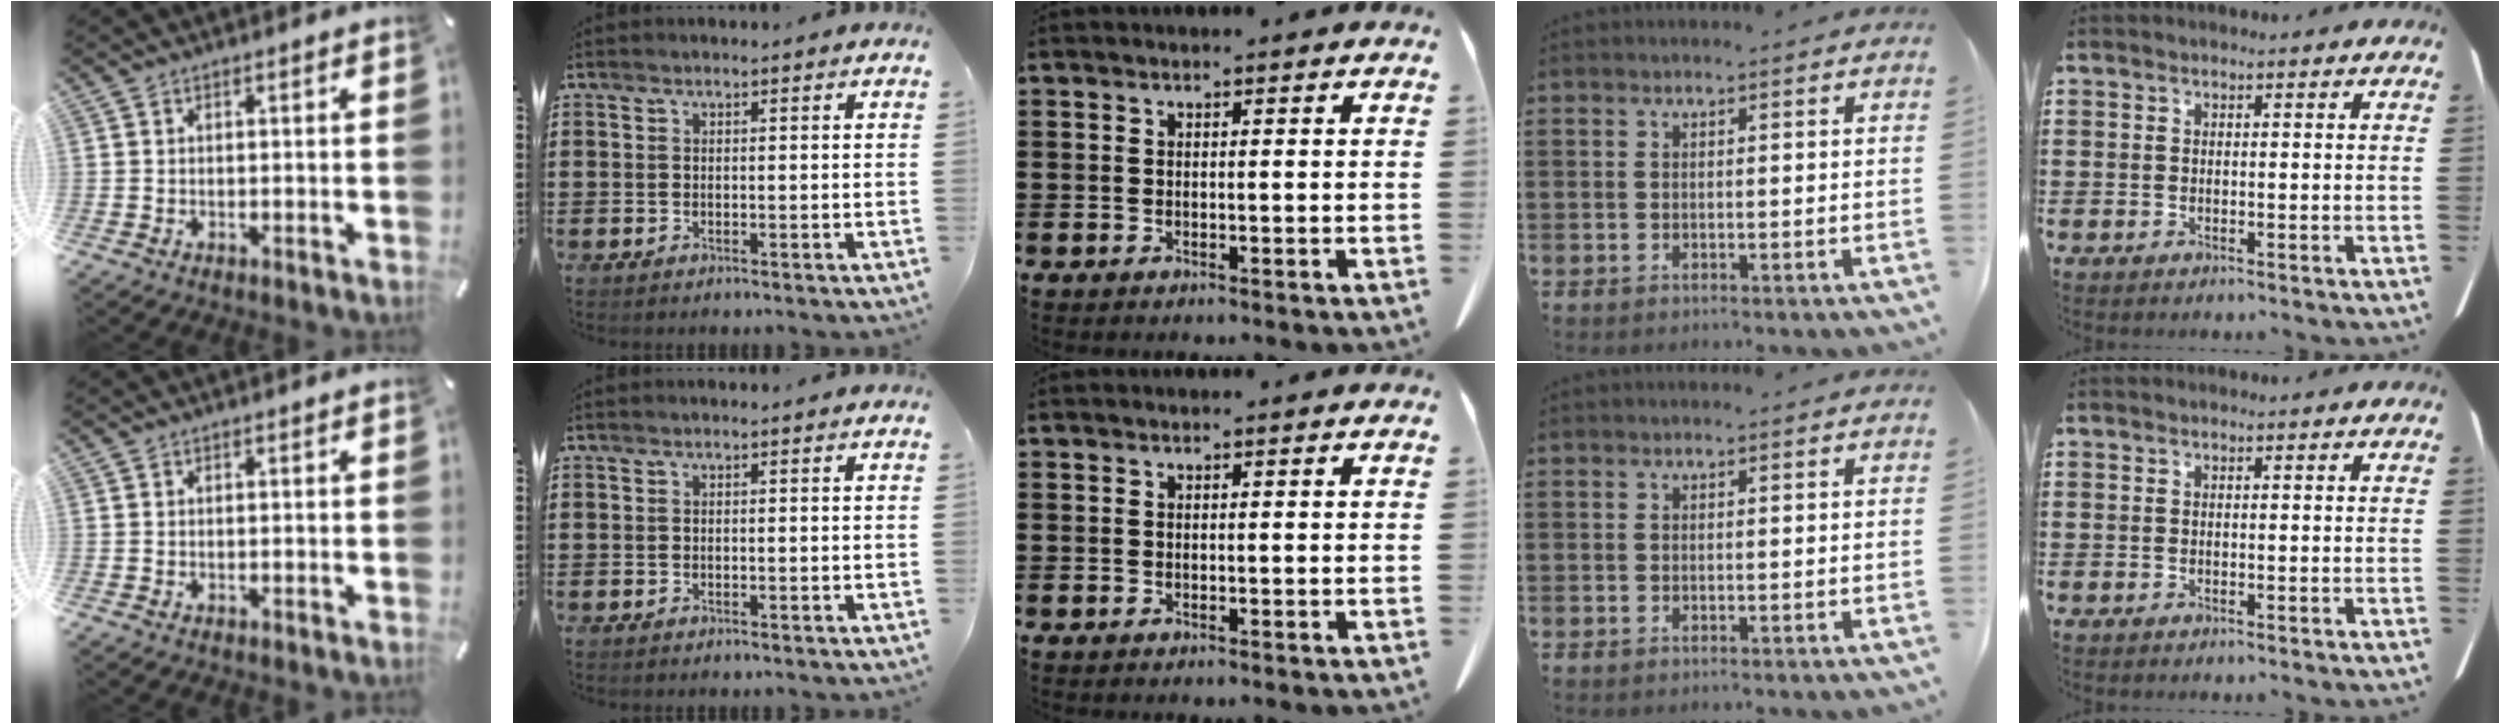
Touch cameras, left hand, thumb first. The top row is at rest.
{}